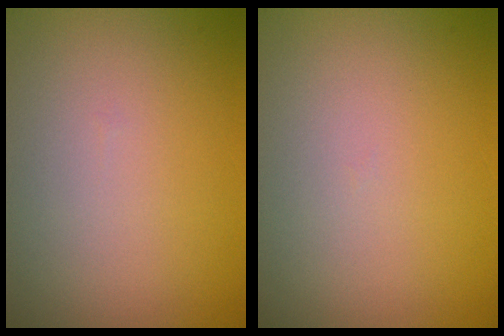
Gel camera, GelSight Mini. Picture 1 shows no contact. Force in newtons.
{"total": 0.0}